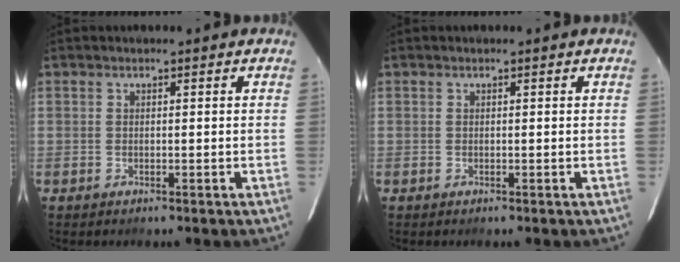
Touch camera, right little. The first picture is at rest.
{"total": 0.0}